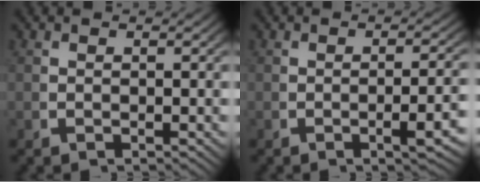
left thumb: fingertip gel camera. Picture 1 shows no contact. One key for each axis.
{"total": 3.0, "fx": -1.0, "fy": 0.6, "fz": 2.8, "tx": -0.039, "ty": 0.004, "tz": -0.015}